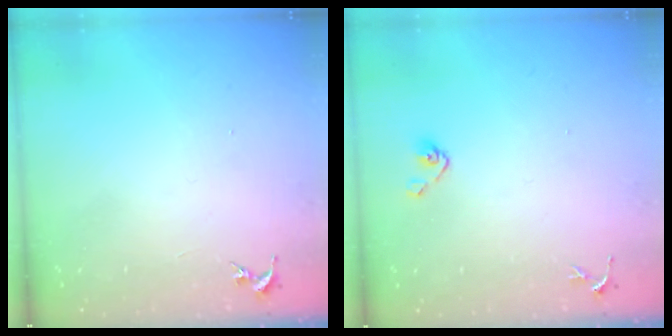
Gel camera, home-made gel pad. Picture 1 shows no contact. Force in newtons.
{"total": 4.9, "press": 4.6, "slide": 1.8}